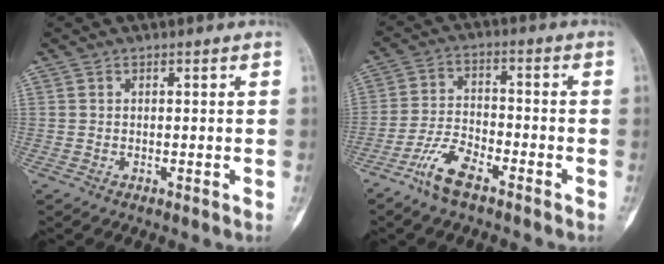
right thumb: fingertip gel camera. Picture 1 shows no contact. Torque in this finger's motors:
{"motor_torque": [-0.33, -0.13, 0.11, 0.05, 0.07]}